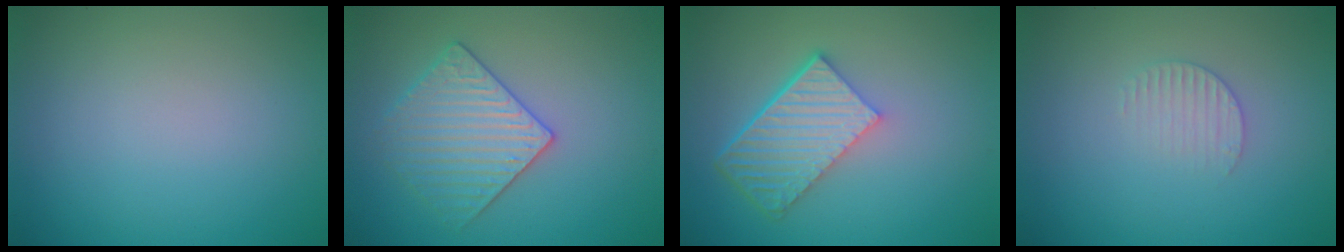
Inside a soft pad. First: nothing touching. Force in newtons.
{"total": 3.5, "press": 3.5, "slide": 0.7}
{"total": 6.2, "press": 4.4, "slide": 4.3}
{"total": 1.5, "press": 1.5, "slide": 0.4}